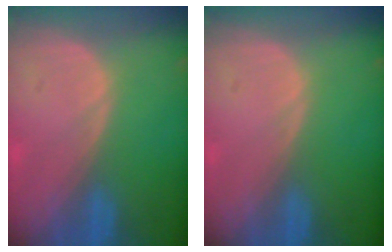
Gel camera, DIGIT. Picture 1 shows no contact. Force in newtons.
{"total": 0.0}